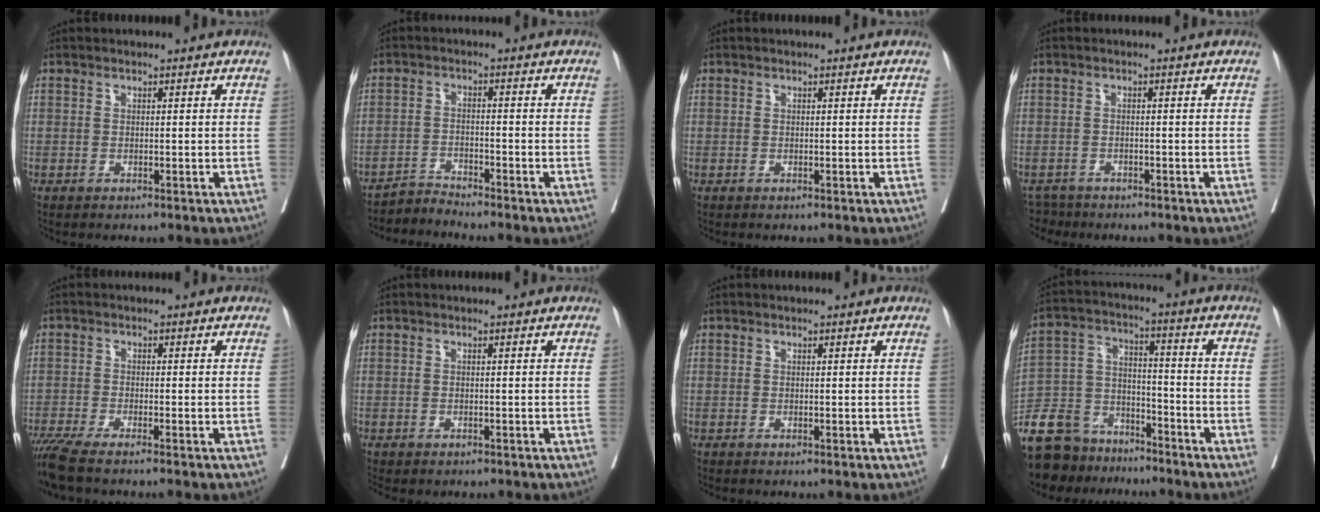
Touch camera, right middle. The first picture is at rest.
{"total": 2.8, "force": [-2.6, -0.8, -0.8], "torque": [0.019, -0.015, -0.045]}
{"total": 0.0}
{"total": 3.2, "force": [-3.0, 1.2, -0.4], "torque": [0.008, -0.006, -0.051]}
{"total": 6.8, "force": [-5.6, -0.3, 3.8], "torque": [-0.059, -0.016, -0.097]}
{"total": 1.7, "force": [-1.4, 0.7, 0.7], "torque": [-0.014, -0.004, -0.014]}
{"total": 0.0}
{"total": 14.7, "force": [-12.1, 7.3, 3.9], "torque": [-0.094, 0.028, -0.212]}